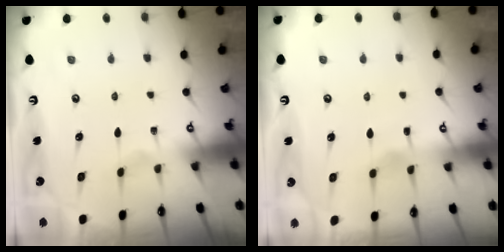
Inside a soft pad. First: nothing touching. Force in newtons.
{"total": 2.2, "press": 2.2, "slide": 0.3}